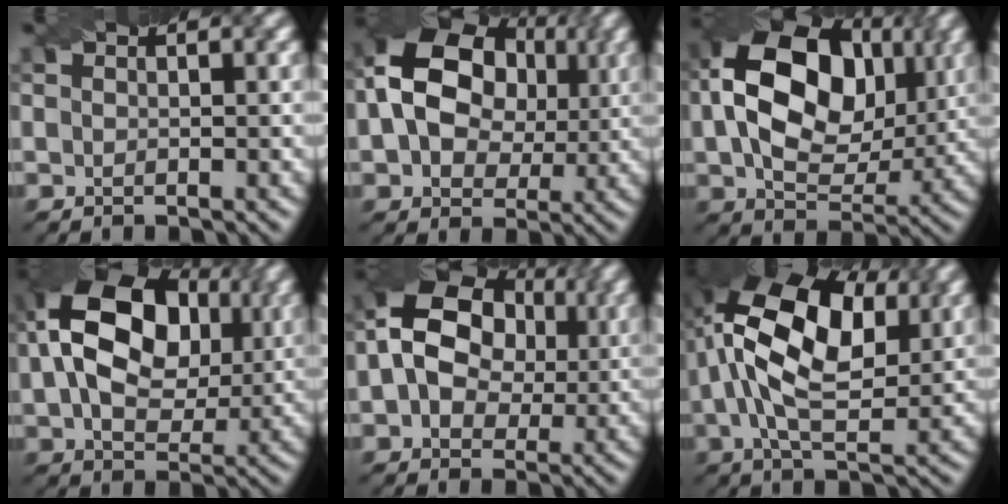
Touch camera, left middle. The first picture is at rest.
{"total": 14.5, "force": [3.0, 11.3, 8.7], "torque": [-0.182, 0.042, 0.046]}
{"total": 14.8, "force": [3.0, 10.1, 10.4], "torque": [-0.191, 0.017, 0.059]}
{"total": 16.9, "force": [4.1, 12.0, 11.1], "torque": [-0.207, 0.048, 0.076]}
{"total": 13.2, "force": [2.7, 10.3, 7.8], "torque": [-0.157, 0.047, 0.030]}
{"total": 14.4, "force": [3.7, 7.8, 11.5], "torque": [-0.202, 0.021, 0.056]}